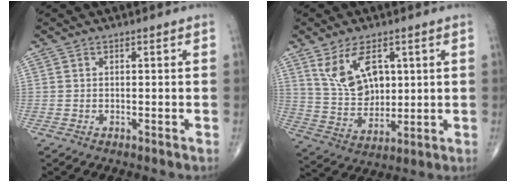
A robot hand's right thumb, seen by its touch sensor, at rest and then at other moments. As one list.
[{"total": 10.9, "force": [4.4, 6.4, 7.6], "torque": [-0.119, -0.019, 0.098]}]